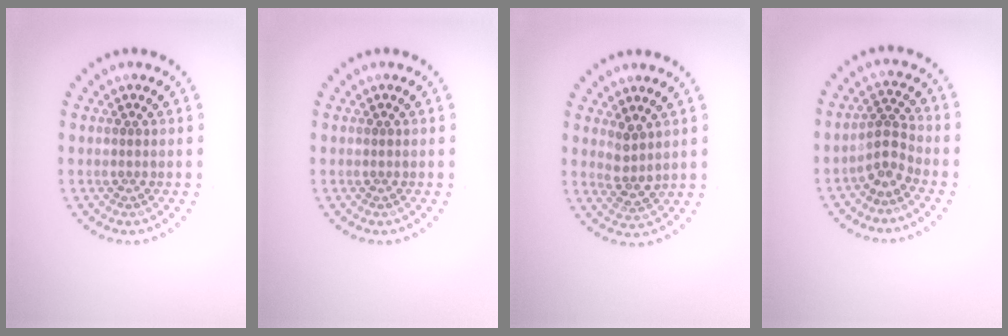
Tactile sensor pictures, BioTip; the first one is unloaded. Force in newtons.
{"total": 0.0}
{"total": 2.1, "press": 1.7, "slide": 1.2}
{"total": 2.6, "press": 1.8, "slide": 1.9}